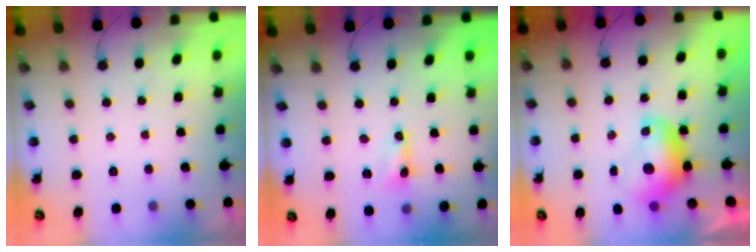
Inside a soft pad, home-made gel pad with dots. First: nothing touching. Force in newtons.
{"total": 0.6, "press": 0.6, "slide": 0.0}
{"total": 8.5, "press": 8.4, "slide": 0.9}